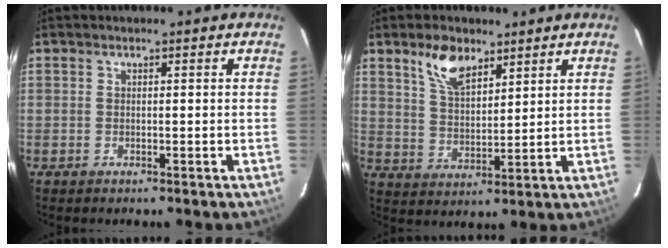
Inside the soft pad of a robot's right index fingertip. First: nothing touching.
{"total": 7.9, "force": [5.2, 3.7, 4.7], "torque": [-0.084, 0.008, 0.102]}